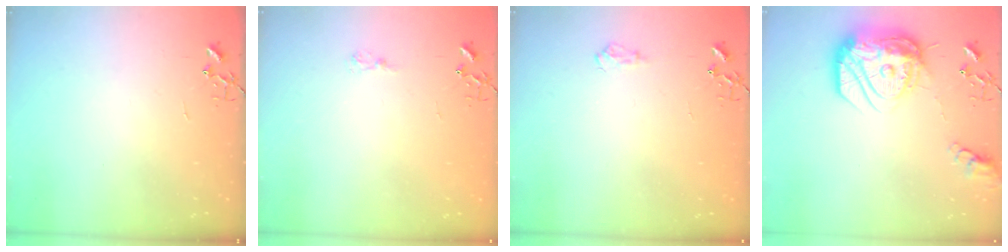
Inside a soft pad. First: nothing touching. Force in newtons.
{"total": 6.6, "press": 6.5, "slide": 0.8}
{"total": 7.8, "press": 7.8, "slide": 0.9}
{"total": 20.2, "press": 20.1, "slide": 1.6}